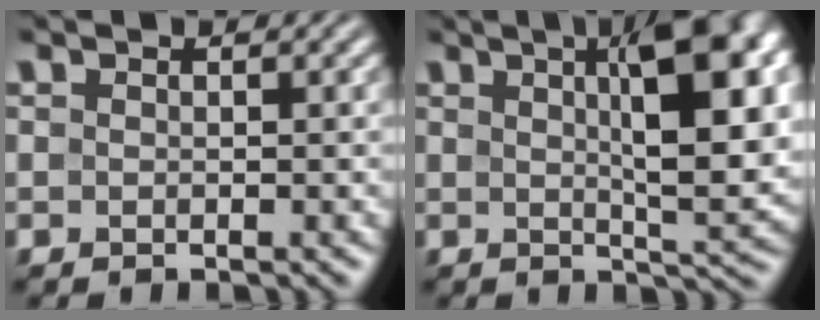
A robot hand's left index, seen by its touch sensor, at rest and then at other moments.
{"total": 10.6, "force": [2.9, 3.3, 9.6], "torque": [-0.121, 0.005, 0.043]}